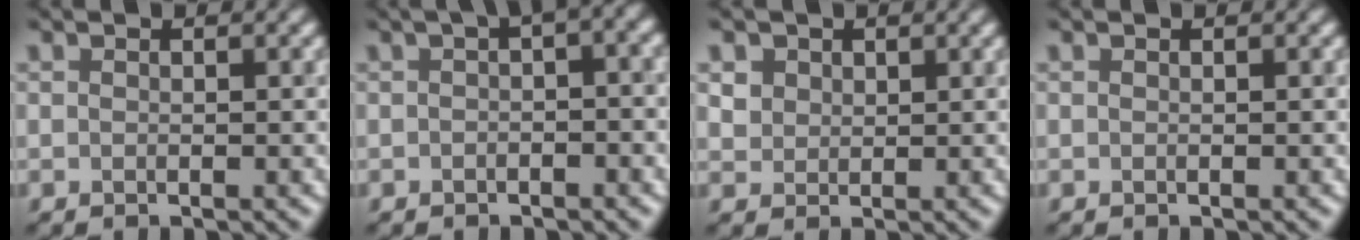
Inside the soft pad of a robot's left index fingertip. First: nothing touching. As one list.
[{"total": 3.9, "force": [0.6, 1.4, 3.6], "torque": [-0.034, 0.015, 0.004]}, {"total": 1.6, "force": [0.8, 1.3, 0.0], "torque": [-0.005, 0.005, 0.027]}, {"total": 0.0}]